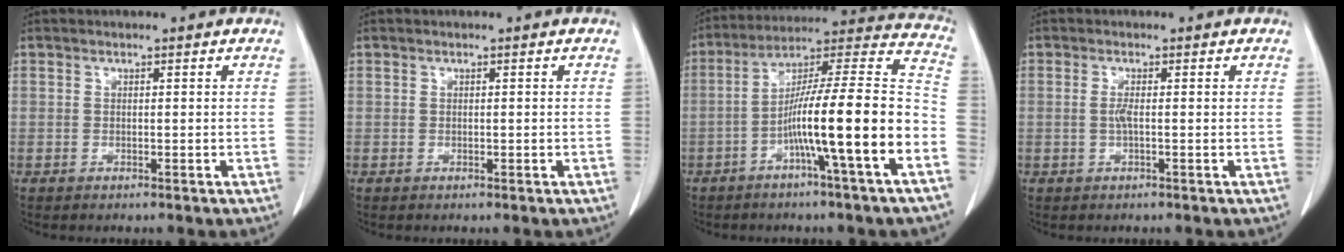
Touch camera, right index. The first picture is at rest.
{"total": 0.0}
{"total": 18.7, "force": [-6.1, -0.6, 17.7], "torque": [-0.259, 0.018, -0.106]}
{"total": 1.5, "force": [-0.1, 0.1, 1.5], "torque": [-0.035, 0.000, -0.003]}